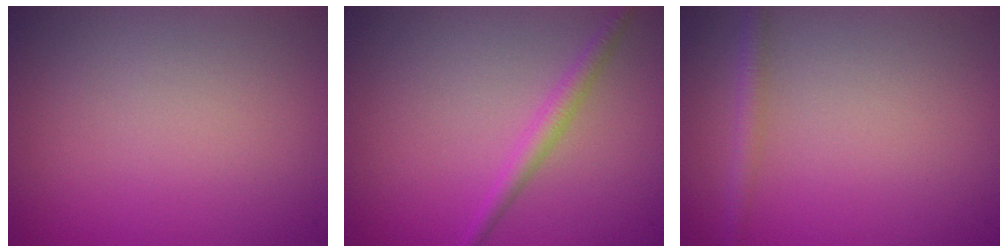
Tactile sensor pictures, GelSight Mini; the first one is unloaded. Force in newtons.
{"total": 1.8, "press": 1.8, "slide": 0.1}
{"total": 1.5, "press": 1.5, "slide": 0.0}